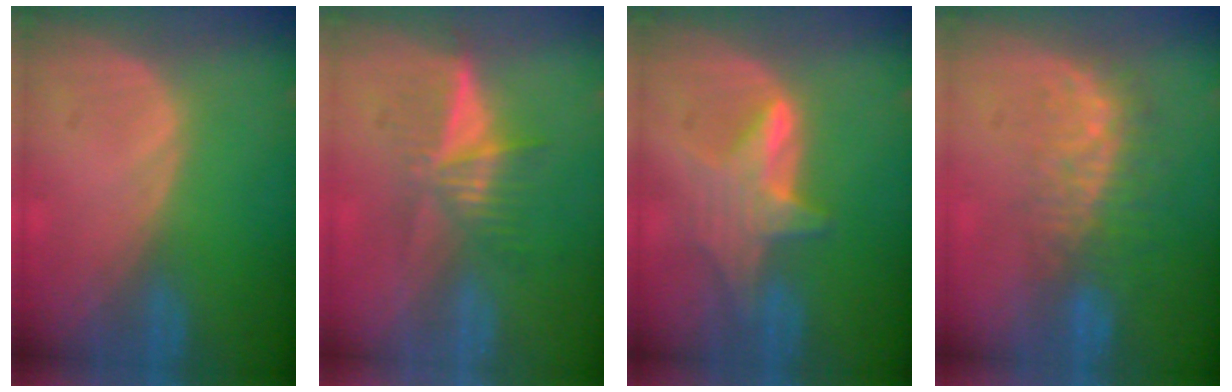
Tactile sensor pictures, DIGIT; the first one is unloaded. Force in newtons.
{"total": 6.4, "press": 5.5, "slide": 3.3}
{"total": 6.2, "press": 6.0, "slide": 1.3}
{"total": 8.3, "press": 7.2, "slide": 4.1}